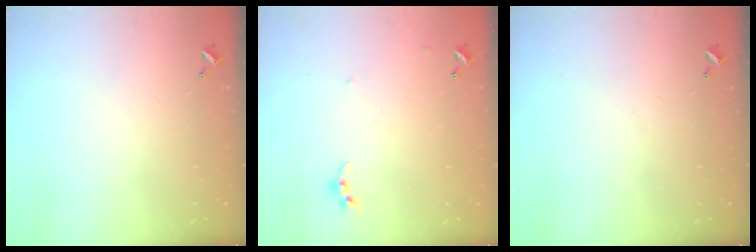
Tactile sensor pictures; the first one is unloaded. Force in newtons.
{"total": 5.1, "press": 5.0, "slide": 0.5}
{"total": 0.0}